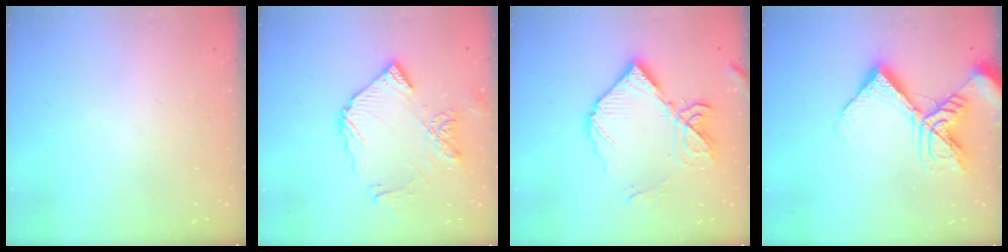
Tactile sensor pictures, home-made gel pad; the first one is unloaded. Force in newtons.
{"total": 12.5, "press": 12.4, "slide": 1.6}
{"total": 14.9, "press": 14.8, "slide": 1.3}
{"total": 15.9, "press": 15.8, "slide": 1.9}